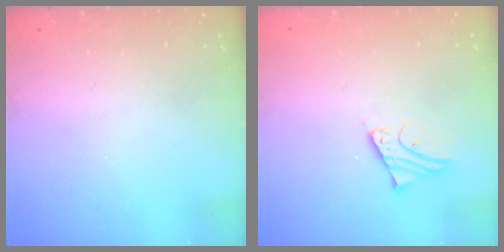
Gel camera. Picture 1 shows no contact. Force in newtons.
{"total": 2.4, "press": 2.4, "slide": 0.1}